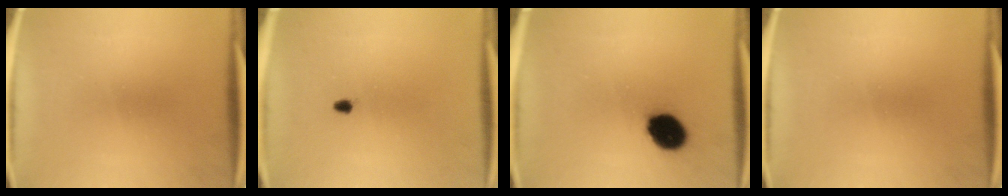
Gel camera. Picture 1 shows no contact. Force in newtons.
{"total": 0.9}
{"total": 11.1}
{"total": 0.0}